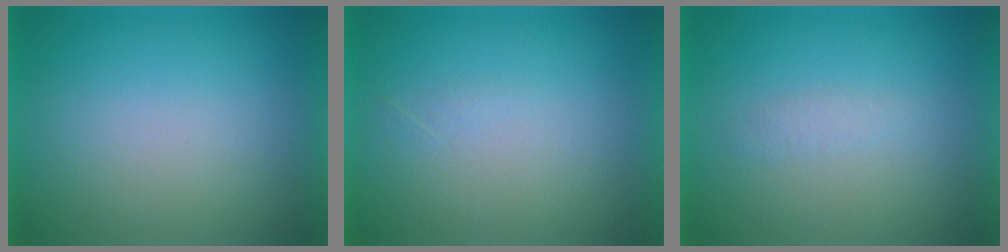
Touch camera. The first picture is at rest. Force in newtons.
{"total": 1.0}
{"total": 1.3}